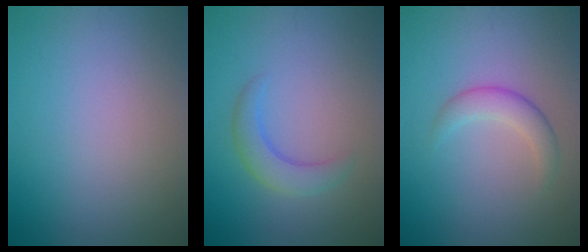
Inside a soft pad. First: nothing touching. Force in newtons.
{"total": 2.9, "press": 2.9, "slide": 0.1}
{"total": 2.5, "press": 2.5, "slide": 0.0}